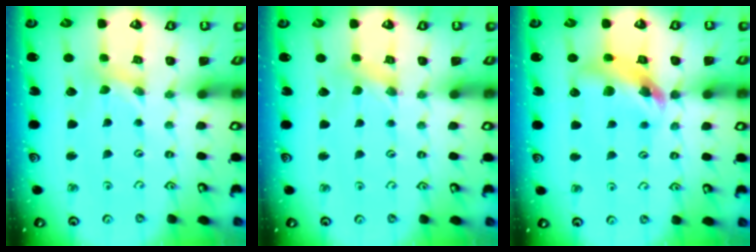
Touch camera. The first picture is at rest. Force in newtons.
{"total": 0.0}
{"total": 11.7, "press": 11.6, "slide": 1.7}